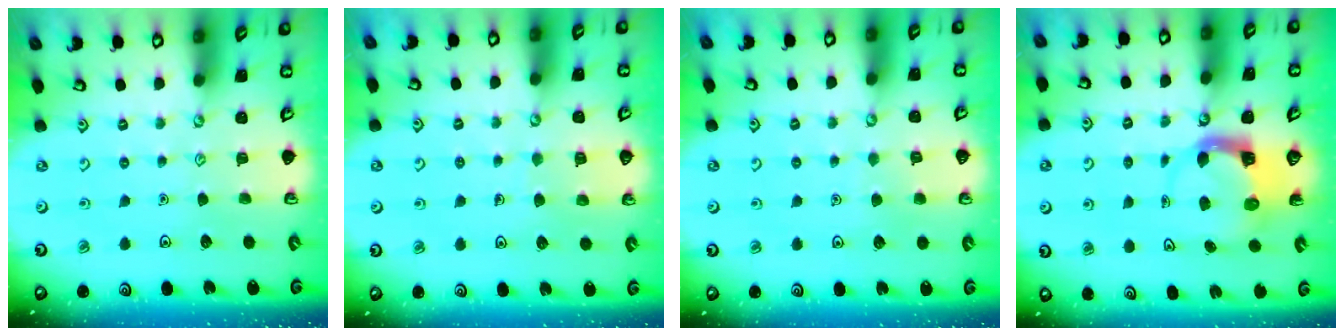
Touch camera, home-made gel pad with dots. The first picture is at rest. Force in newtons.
{"total": 6.2, "press": 6.2, "slide": 0.6}
{"total": 2.6, "press": 2.6, "slide": 0.3}
{"total": 3.9, "press": 3.8, "slide": 0.6}